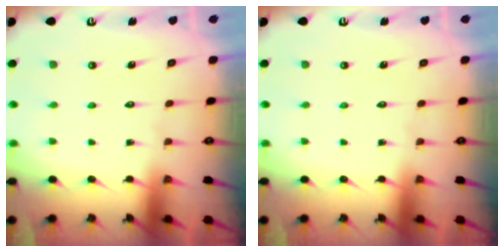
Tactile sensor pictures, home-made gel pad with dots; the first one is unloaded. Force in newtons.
{"total": 0.0}